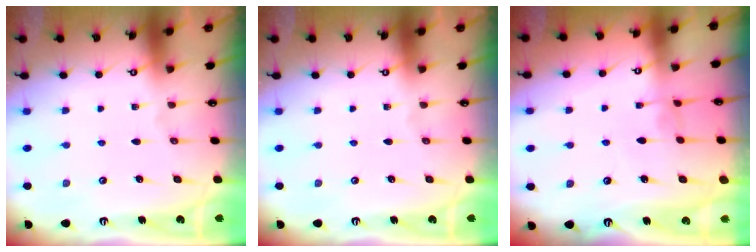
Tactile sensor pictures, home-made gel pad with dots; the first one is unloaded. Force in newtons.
{"total": 0.0}
{"total": 1.4, "press": 1.3, "slide": 0.4}